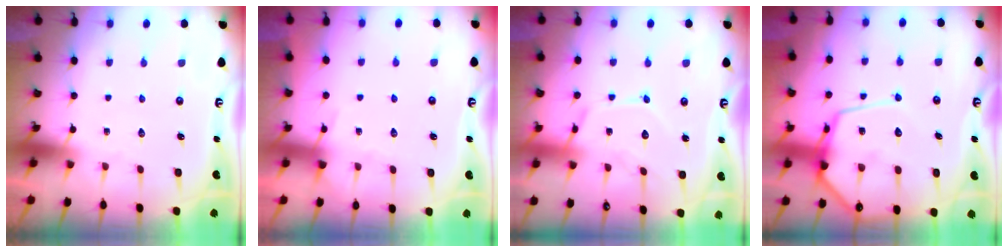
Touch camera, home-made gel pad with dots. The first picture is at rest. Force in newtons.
{"total": 3.8, "press": 3.7, "slide": 0.6}
{"total": 11.9, "press": 11.9, "slide": 0.3}
{"total": 13.7, "press": 13.7, "slide": 1.5}